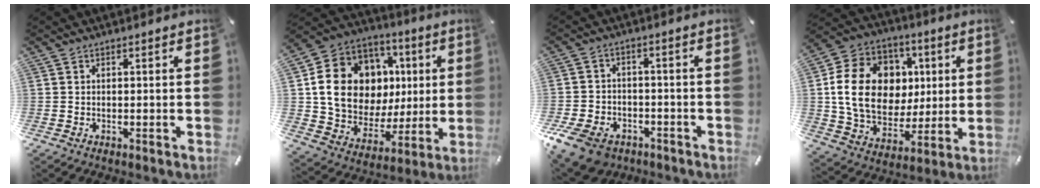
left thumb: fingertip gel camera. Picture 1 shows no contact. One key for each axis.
{"total": 18.1, "fx": 4.1, "fy": 14.9, "fz": 9.4, "tx": -0.171, "ty": -0.015, "tz": 0.091}
{"total": 9.2, "fx": -5.5, "fy": 6.2, "fz": 4.0, "tx": -0.091, "ty": 0.032, "tz": -0.101}
{"total": 19.7, "fx": 2.7, "fy": 16.0, "fz": 11.2, "tx": -0.217, "ty": 0.007, "tz": 0.056}